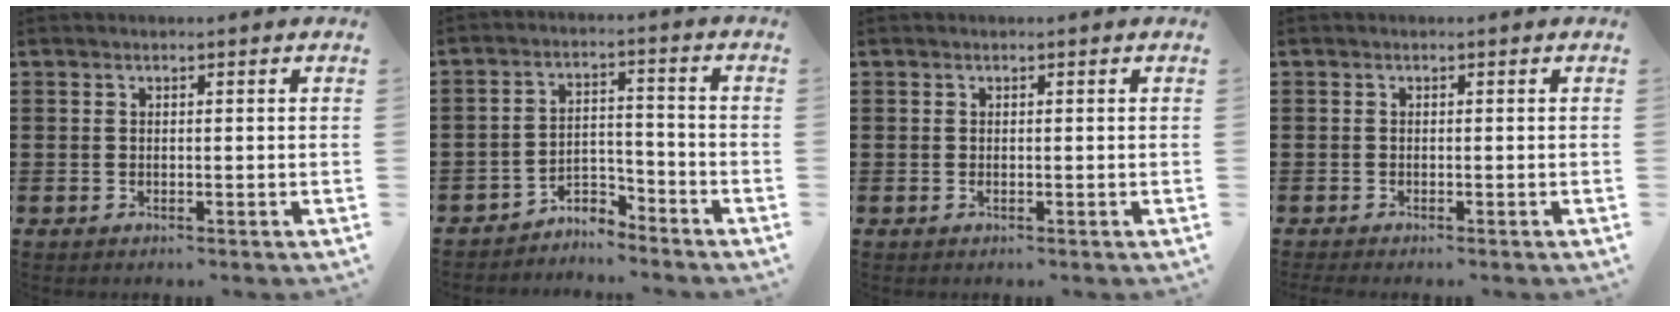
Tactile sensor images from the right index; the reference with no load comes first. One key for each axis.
{"total": 4.2, "fx": -4.1, "fy": 0.8, "fz": 0.4, "tx": -0.014, "ty": 0.009, "tz": -0.085}
{"total": 0.0}
{"total": 0.6, "fx": -0.6, "fy": 0.1, "fz": 0.0, "tx": 0.000, "ty": 0.001, "tz": -0.014}